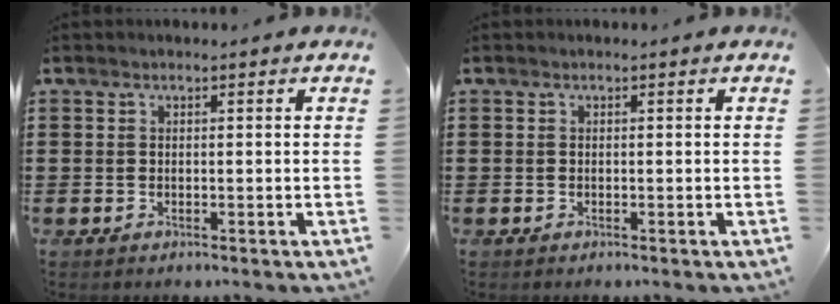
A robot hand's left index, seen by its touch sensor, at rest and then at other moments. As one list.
[{"total": 0.0}]